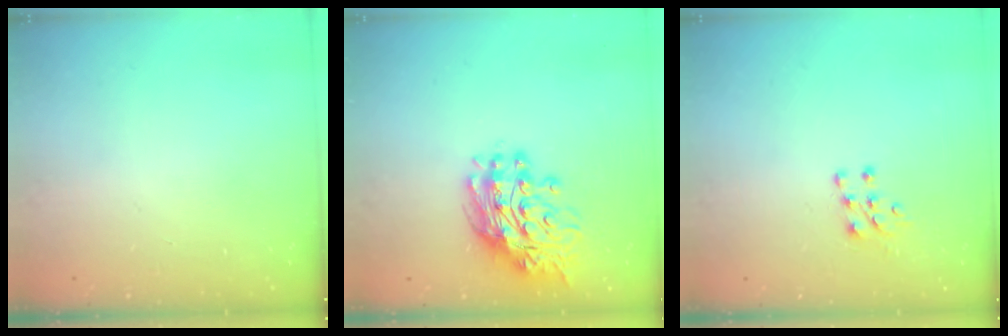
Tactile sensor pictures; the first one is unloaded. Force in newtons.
{"total": 14.5, "press": 14.4, "slide": 1.3}
{"total": 6.5, "press": 6.4, "slide": 0.7}